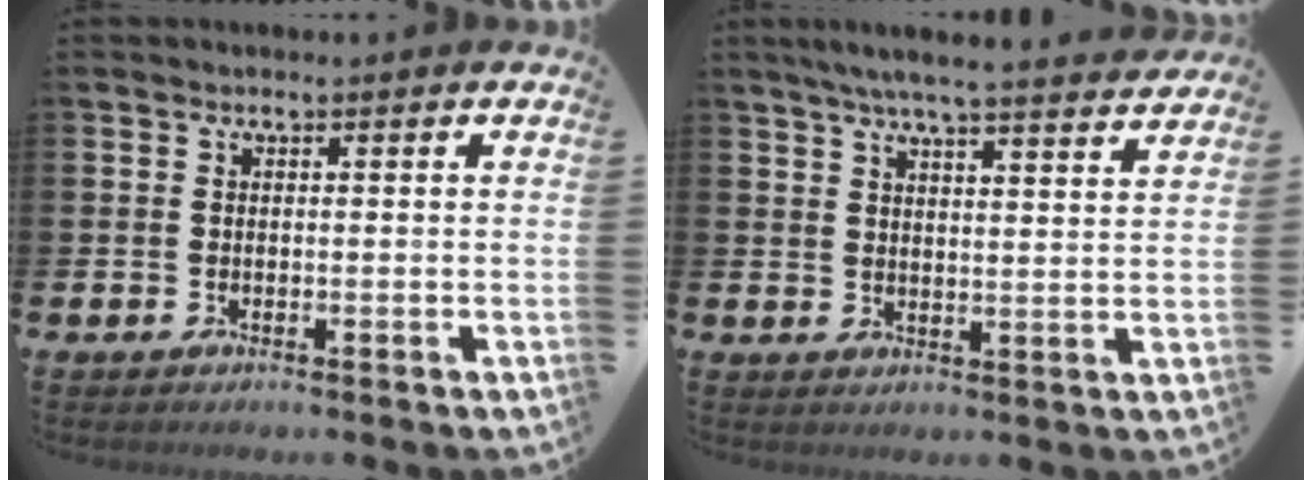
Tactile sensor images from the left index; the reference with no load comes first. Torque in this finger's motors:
{"motor_torque": [1.01, -1.13, 0.38, 0.06]}